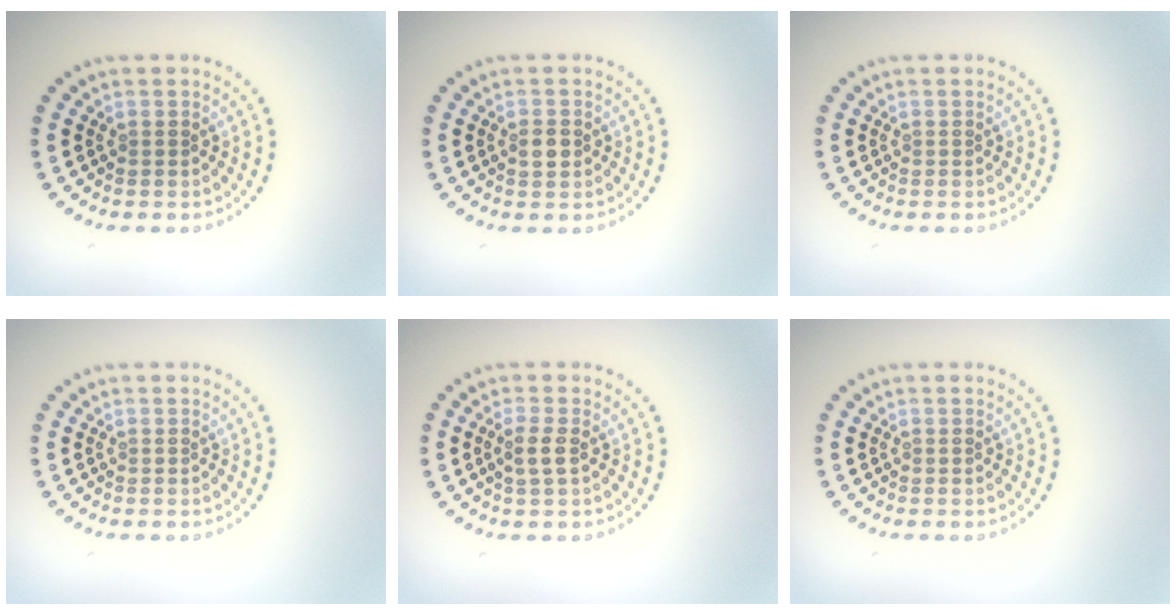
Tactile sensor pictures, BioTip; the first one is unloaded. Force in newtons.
{"total": 1.5, "press": 1.5, "slide": 0.3}
{"total": 0.0}
{"total": 0.0}
{"total": 1.6, "press": 1.5, "slide": 0.5}
{"total": 0.0}